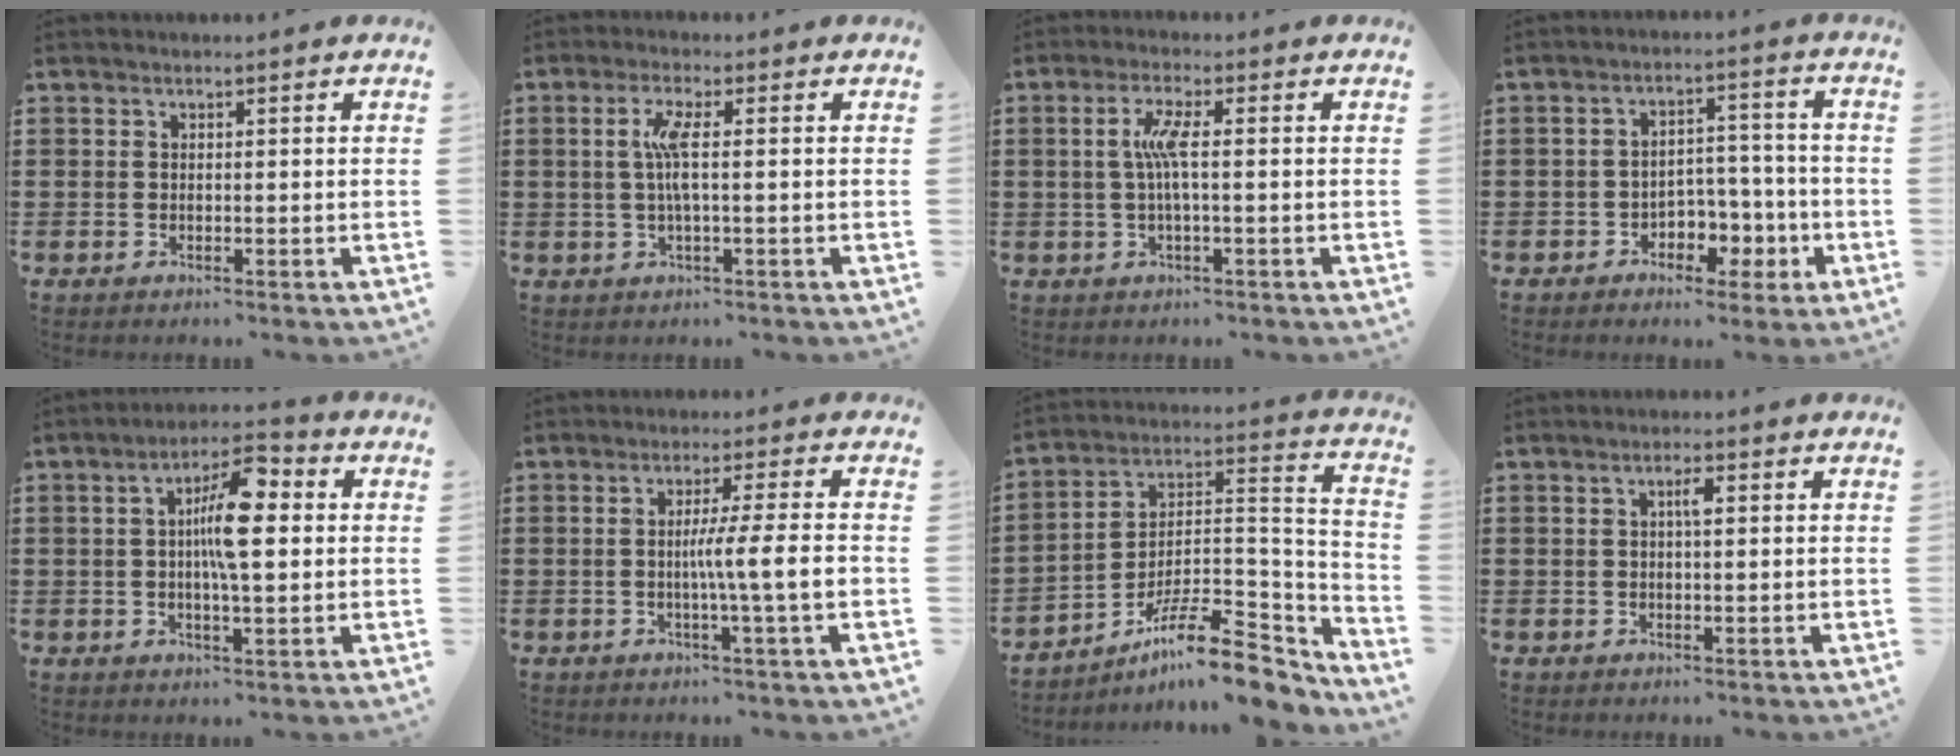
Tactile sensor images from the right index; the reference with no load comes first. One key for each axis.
{"total": 4.2, "fx": 0.1, "fy": 0.3, "fz": 4.2, "tx": -0.093, "ty": -0.009, "tz": -0.007}
{"total": 4.6, "fx": 0.1, "fy": 0.4, "fz": 4.6, "tx": -0.100, "ty": -0.006, "tz": -0.007}
{"total": 5.0, "fx": -2.5, "fy": 3.8, "fz": 2.2, "tx": -0.033, "ty": 0.013, "tz": -0.048}
{"total": 9.1, "fx": 1.3, "fy": 2.7, "fz": 8.6, "tx": -0.144, "ty": 0.007, "tz": 0.015}
{"total": 6.2, "fx": -0.7, "fy": -0.6, "fz": 6.1, "tx": -0.107, "ty": -0.008, "tz": -0.018}
{"total": 12.5, "fx": -9.4, "fy": 3.4, "fz": 7.5, "tx": -0.120, "ty": 0.025, "tz": -0.171}
{"total": 1.9, "fx": 0.4, "fy": 0.5, "fz": 1.8, "tx": -0.027, "ty": 0.002, "tz": 0.002}